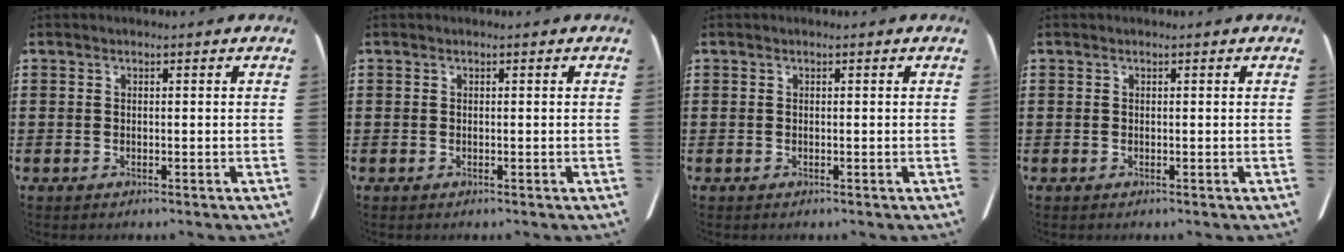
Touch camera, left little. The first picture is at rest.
{"total": 0.0}
{"total": 0.0}
{"total": 0.0}